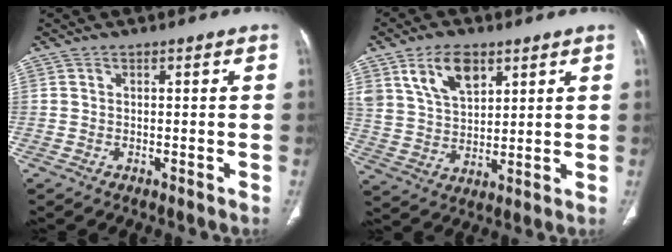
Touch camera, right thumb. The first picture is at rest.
{"total": 10.6, "force": [5.8, 6.0, 6.5], "torque": [-0.103, -0.023, 0.116]}